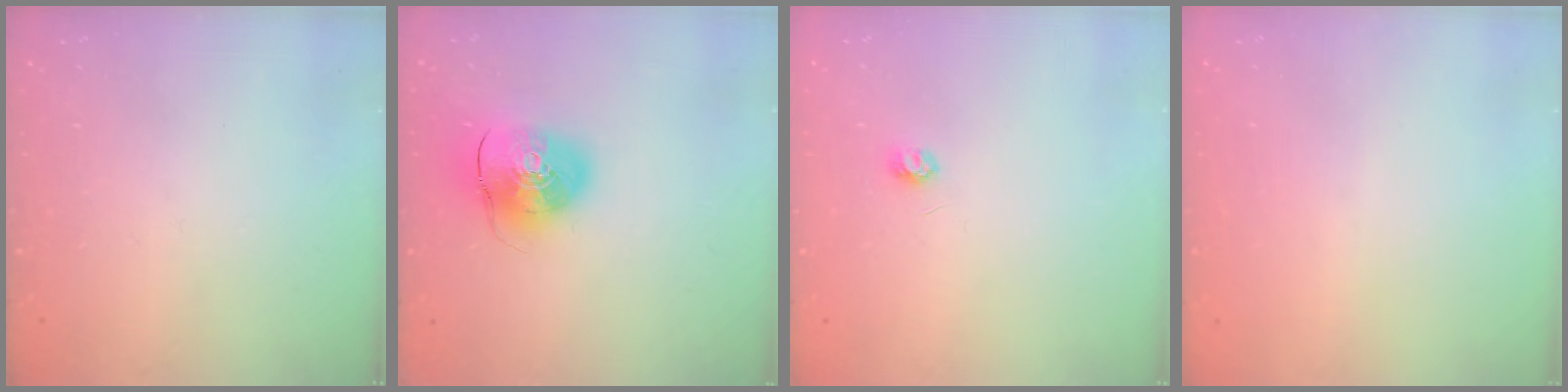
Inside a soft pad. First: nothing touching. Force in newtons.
{"total": 11.8, "press": 11.7, "slide": 1.9}
{"total": 3.2, "press": 3.2, "slide": 0.3}
{"total": 0.9, "press": 0.9, "slide": 0.1}